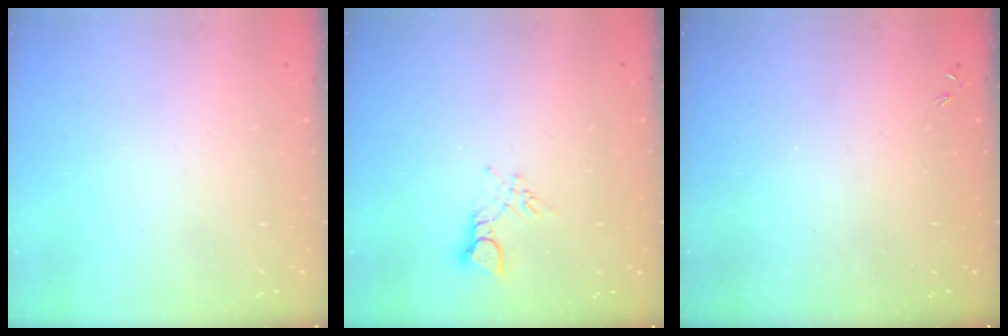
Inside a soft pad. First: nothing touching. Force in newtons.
{"total": 2.6, "press": 2.6, "slide": 0.4}
{"total": 0.0}